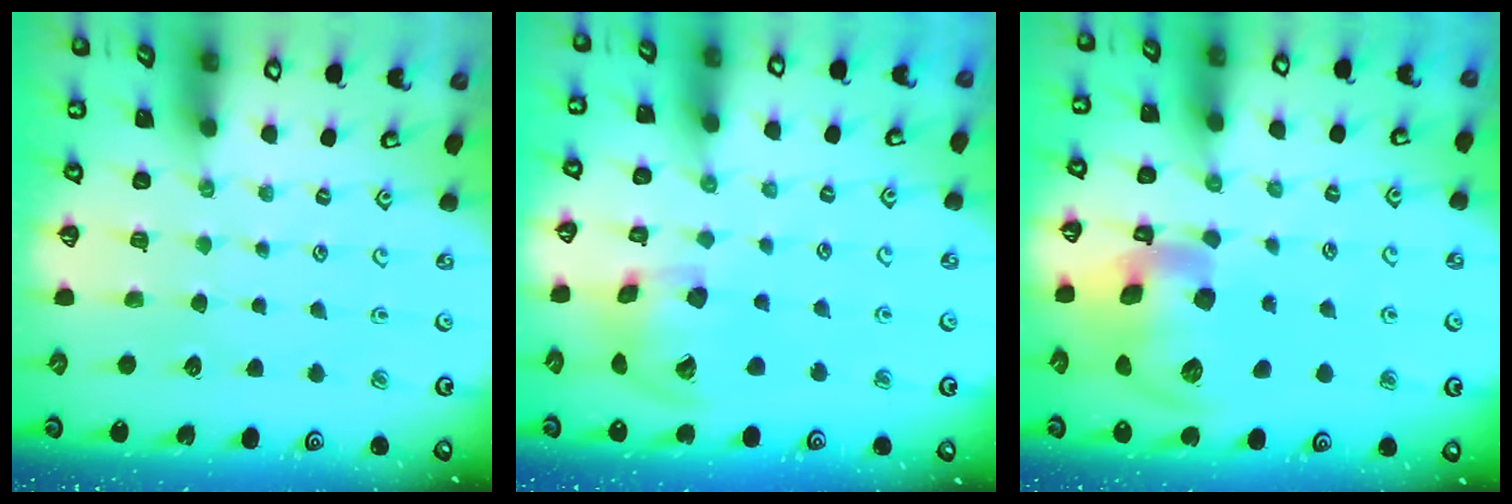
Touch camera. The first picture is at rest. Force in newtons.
{"total": 17.4, "press": 17.2, "slide": 2.6}
{"total": 18.7, "press": 18.5, "slide": 2.9}